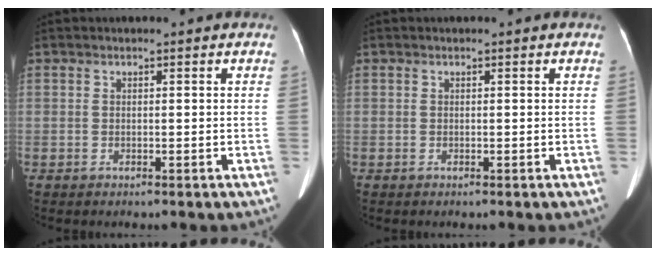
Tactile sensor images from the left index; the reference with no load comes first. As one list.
[{"total": 0.0}]